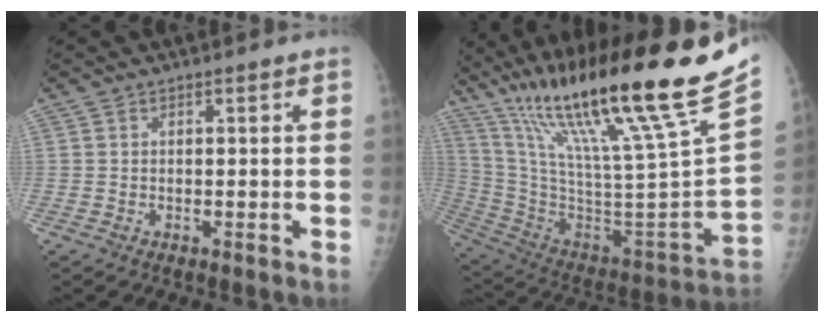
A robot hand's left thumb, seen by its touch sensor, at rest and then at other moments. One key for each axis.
{"total": 35.5, "fx": 23.6, "fy": 3.3, "fz": 26.2, "tx": -0.427, "ty": -0.090, "tz": 0.396}